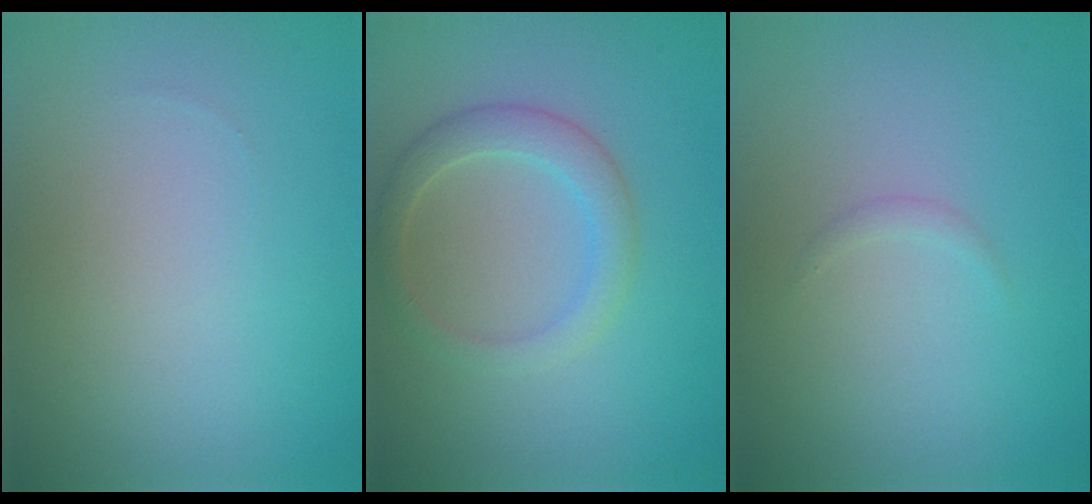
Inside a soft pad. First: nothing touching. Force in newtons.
{"total": 2.7, "press": 2.7, "slide": 0.2}
{"total": 0.5, "press": 0.5, "slide": 0.0}